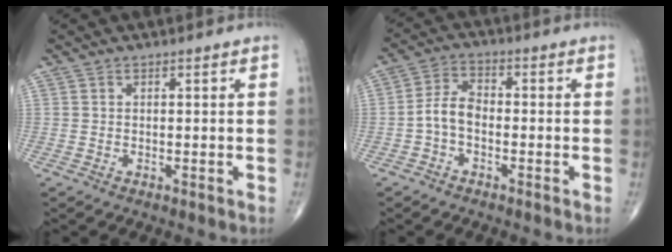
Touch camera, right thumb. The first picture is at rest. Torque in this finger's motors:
{"motor_torque": [-0.21, 0.32, 0.62, -0.06, 0.03]}